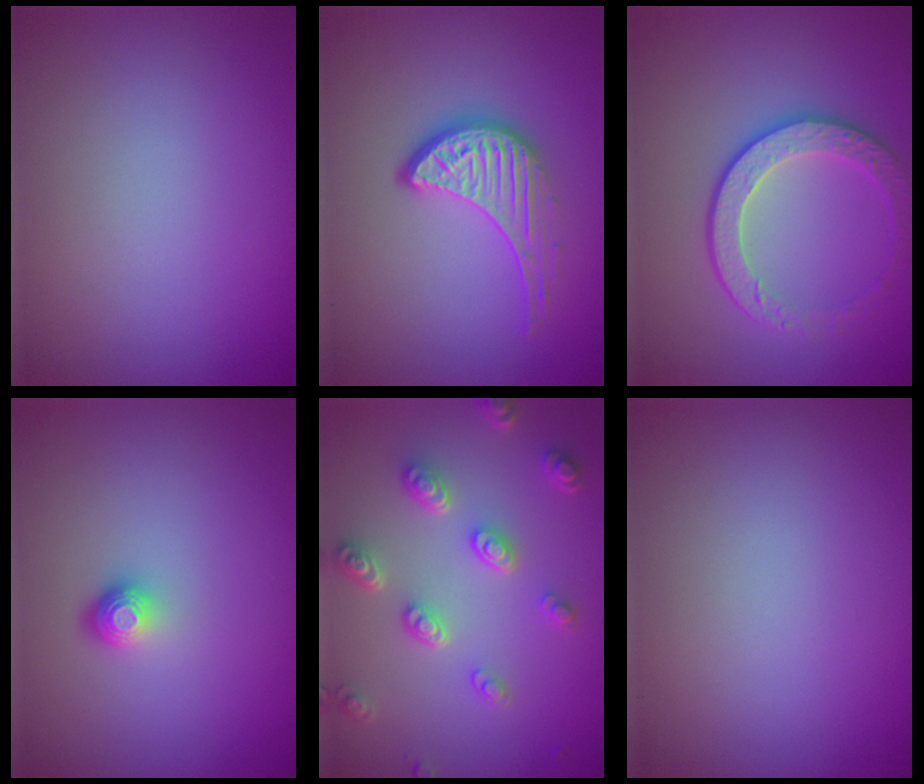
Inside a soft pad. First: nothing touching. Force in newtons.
{"total": 4.3, "press": 3.1, "slide": 3.1}
{"total": 3.9, "press": 3.5, "slide": 1.8}
{"total": 1.8, "press": 1.2, "slide": 1.3}
{"total": 4.5, "press": 3.5, "slide": 2.9}
{"total": 0.0}